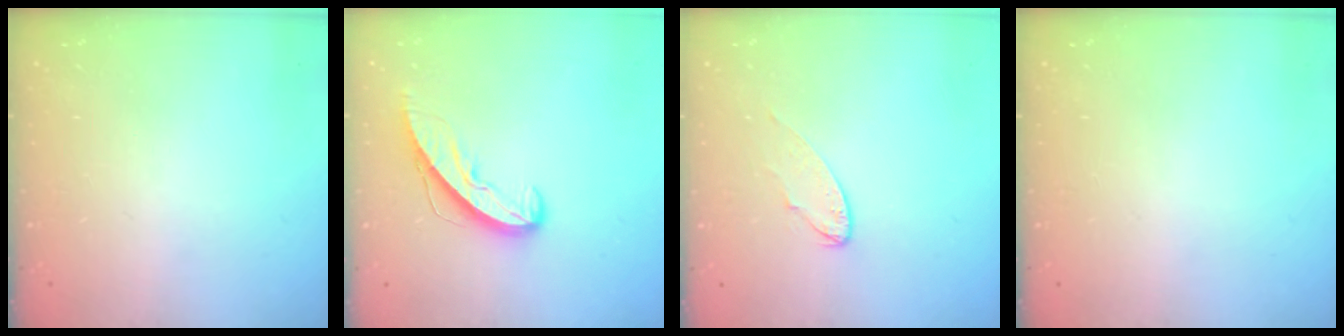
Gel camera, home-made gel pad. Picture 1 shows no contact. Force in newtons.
{"total": 8.4, "press": 8.3, "slide": 0.6}
{"total": 6.6, "press": 6.5, "slide": 0.5}
{"total": 0.0}